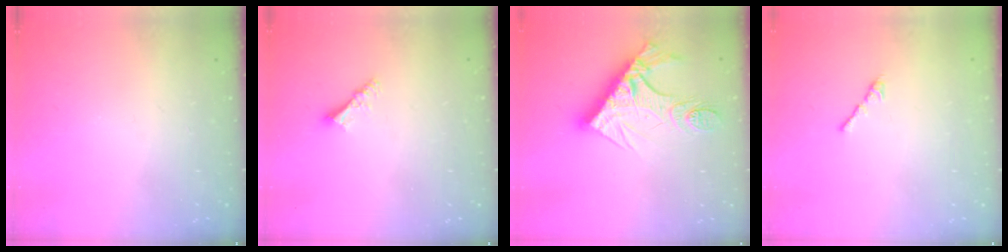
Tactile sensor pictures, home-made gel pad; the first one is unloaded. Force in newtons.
{"total": 4.2, "press": 4.1, "slide": 0.5}
{"total": 15.0, "press": 14.9, "slide": 1.4}
{"total": 2.7, "press": 2.6, "slide": 0.7}